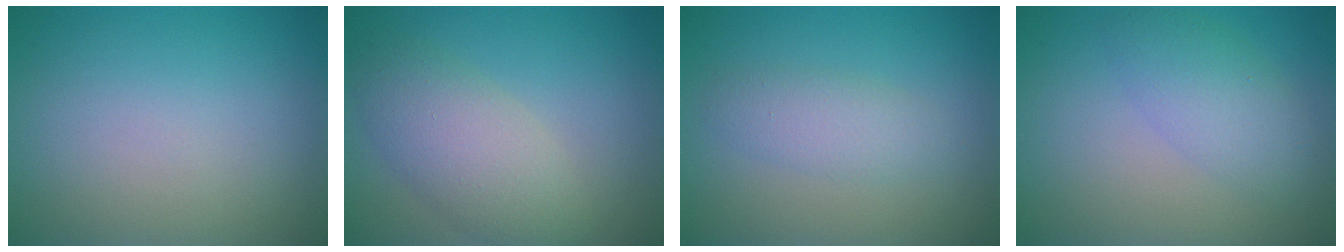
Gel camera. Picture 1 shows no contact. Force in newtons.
{"total": 4.9, "press": 4.9, "slide": 0.4}
{"total": 2.3, "press": 2.3, "slide": 0.1}
{"total": 3.5, "press": 3.4, "slide": 0.1}